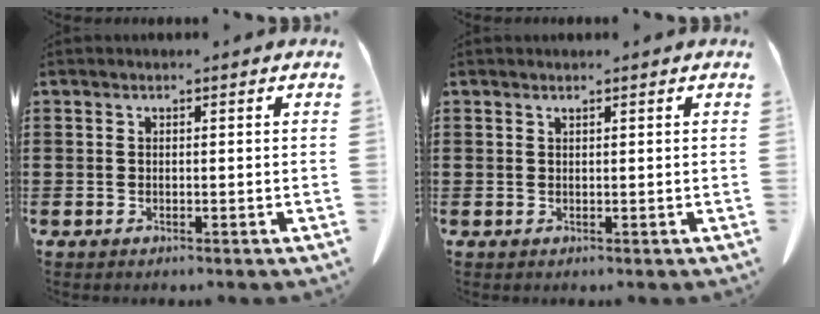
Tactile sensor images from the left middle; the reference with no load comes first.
{"total": 0.6, "force": [0.5, 0.0, 0.3], "torque": [-0.008, -0.001, 0.009]}